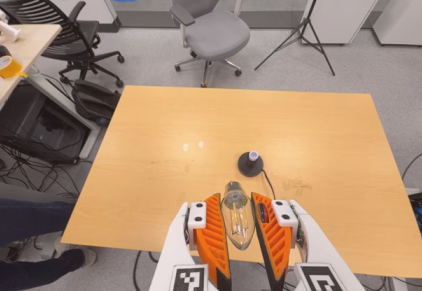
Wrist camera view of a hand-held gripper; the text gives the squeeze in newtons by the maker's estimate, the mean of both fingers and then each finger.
{"total": 13.5, "left": 14.3, "right": 12.7}